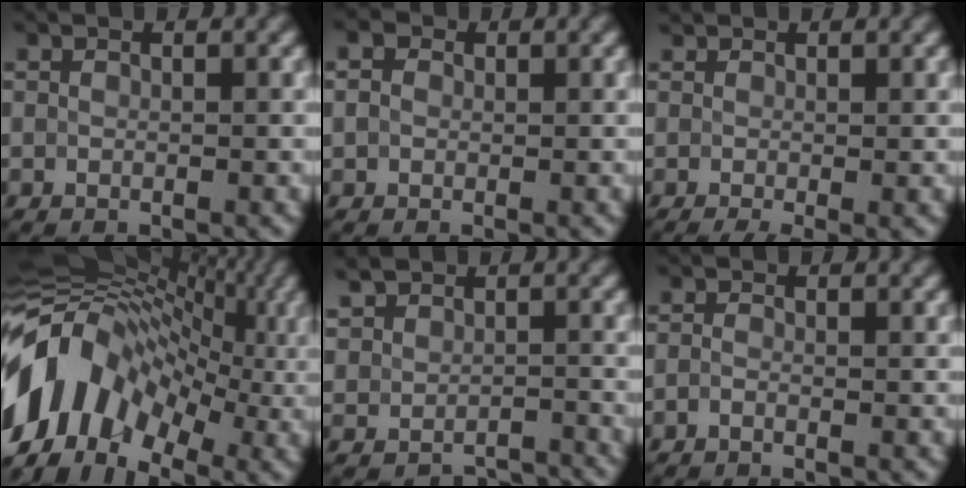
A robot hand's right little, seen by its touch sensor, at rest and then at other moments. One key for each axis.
{"total": 1.4, "fx": 0.2, "fy": 1.1, "fz": 0.7, "tx": -0.015, "ty": 0.005, "tz": -0.005}
{"total": 2.0, "fx": -0.5, "fy": 1.0, "fz": 1.7, "tx": -0.033, "ty": -0.008, "tz": -0.009}
{"total": 12.8, "fx": -3.0, "fy": 8.7, "fz": 8.9, "tx": -0.175, "ty": 0.025, "tz": -0.069}
{"total": 2.9, "fx": -0.4, "fy": 2.8, "fz": 0.7, "tx": 0.011, "ty": -0.004, "tz": -0.003}
{"total": 0.8, "fx": -0.6, "fy": -0.2, "fz": 0.4, "tx": -0.016, "ty": 0.001, "tz": -0.016}